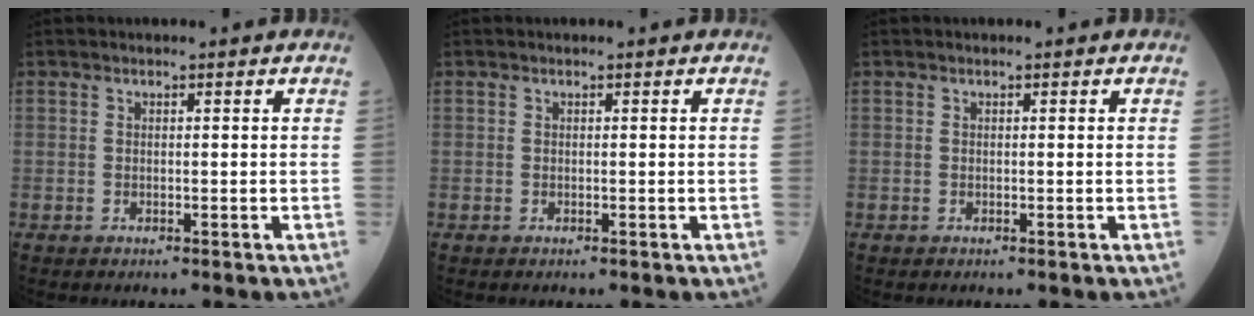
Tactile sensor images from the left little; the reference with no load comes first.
{"total": 0.0}
{"total": 0.0}